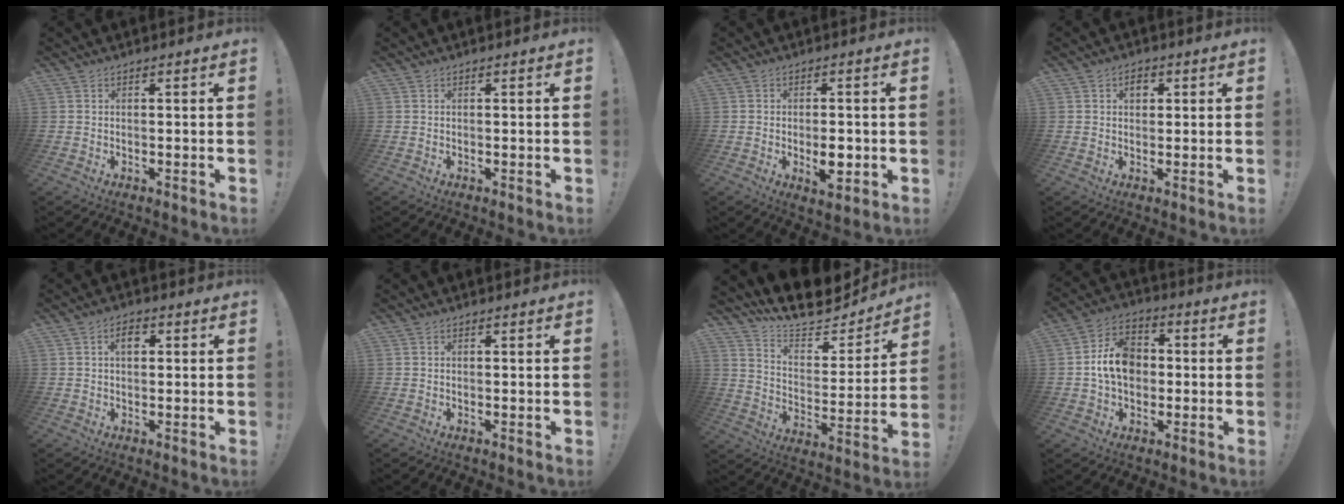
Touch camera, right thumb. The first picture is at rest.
{"total": 0.0}
{"total": 5.4, "force": [-1.3, 2.9, 4.5], "torque": [-0.051, 0.003, -0.018]}
{"total": 2.9, "force": [1.1, 2.2, 1.6], "torque": [-0.013, -0.001, 0.013]}
{"total": 3.7, "force": [1.1, 2.1, 2.8], "torque": [-0.043, 0.004, 0.014]}
{"total": 0.0}
{"total": 13.0, "force": [11.6, 4.4, 3.9], "torque": [-0.077, -0.097, 0.203]}
{"total": 12.3, "force": [0.1, 9.4, 8.0], "torque": [-0.136, 0.010, 0.003]}